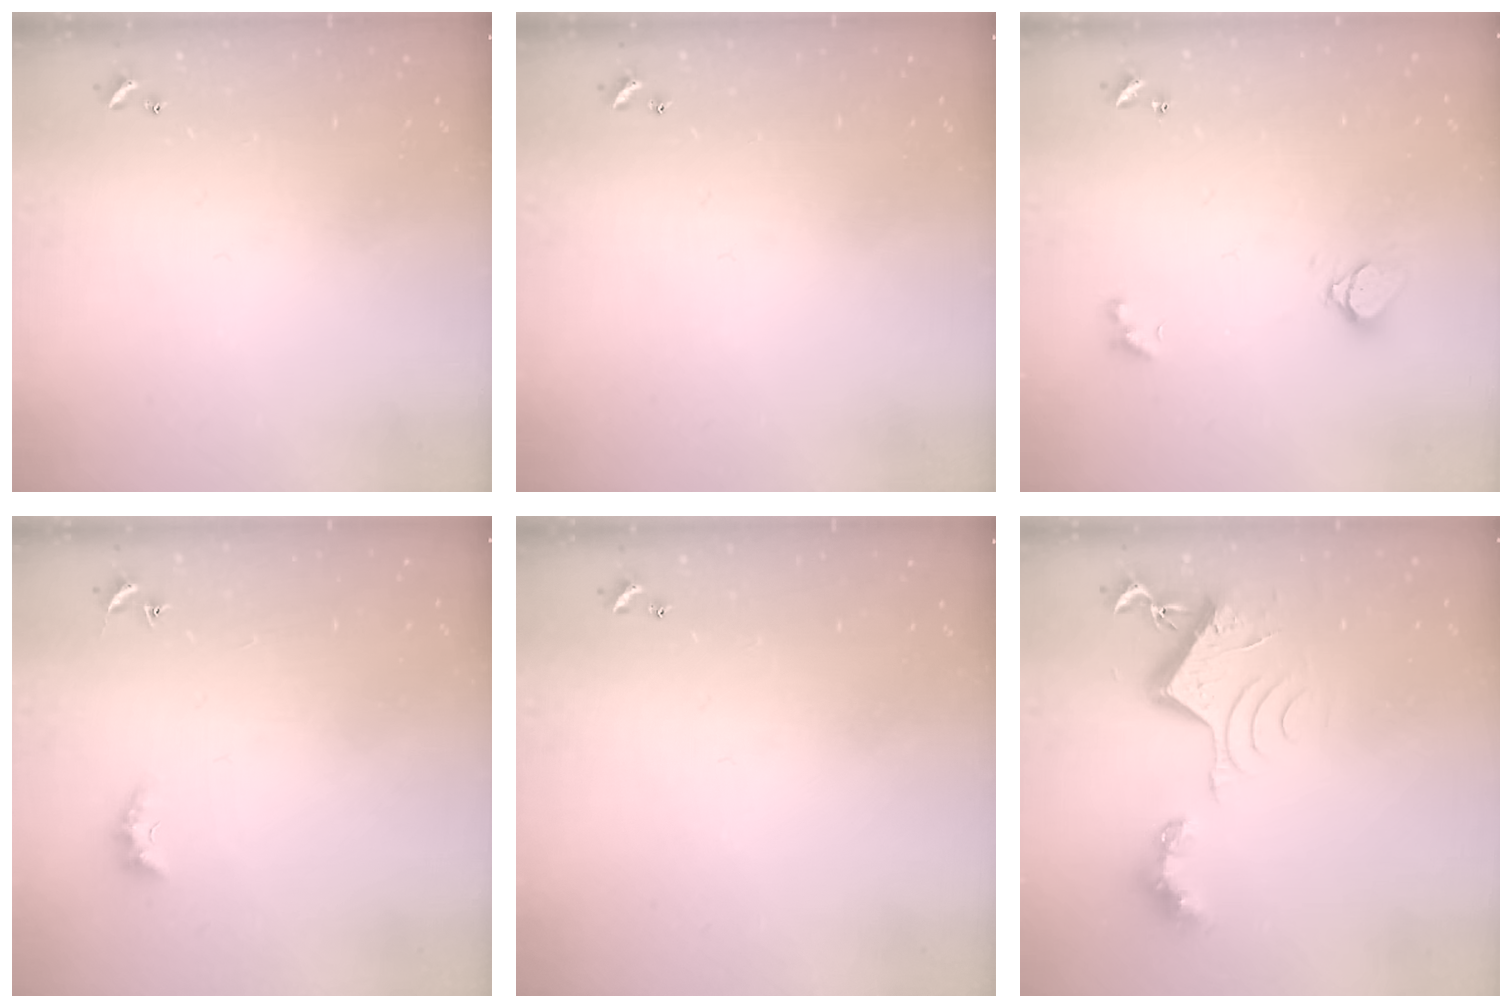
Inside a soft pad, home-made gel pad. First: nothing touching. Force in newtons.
{"total": 0.0}
{"total": 2.1, "press": 2.0, "slide": 0.5}
{"total": 2.4, "press": 2.4, "slide": 0.6}
{"total": 0.0}
{"total": 8.5, "press": 8.5, "slide": 0.9}